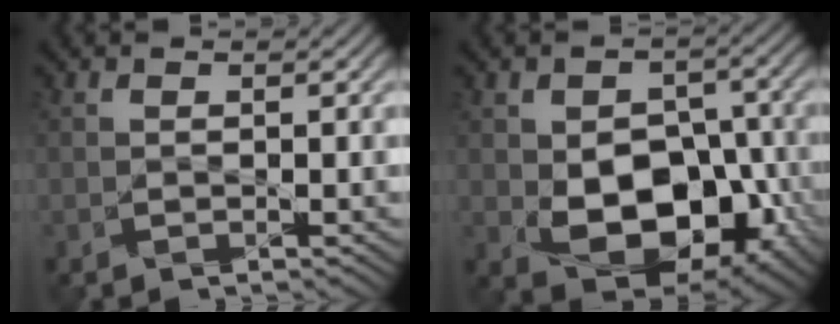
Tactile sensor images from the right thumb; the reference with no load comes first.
{"total": 12.5, "force": [-3.0, 8.7, 8.4], "torque": [-0.123, -0.023, -0.057]}